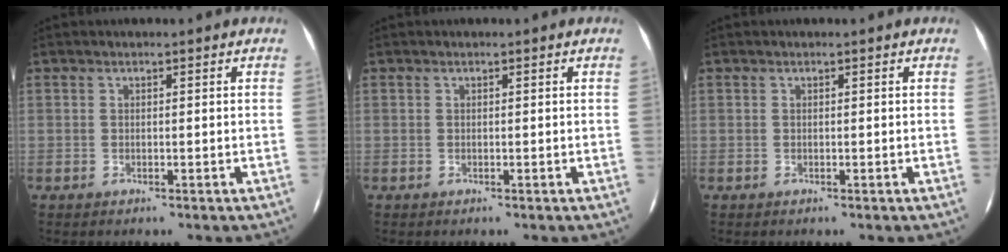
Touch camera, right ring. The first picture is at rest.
{"total": 0.0}
{"total": 0.0}